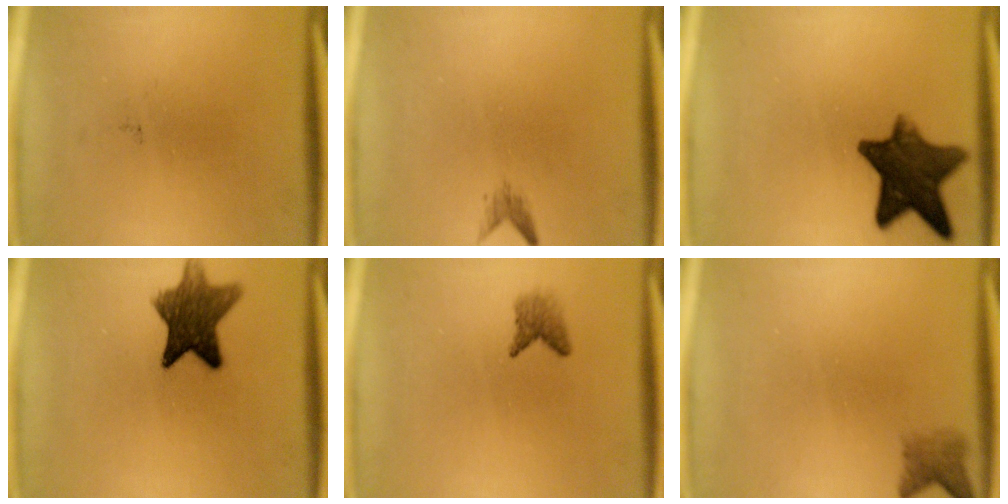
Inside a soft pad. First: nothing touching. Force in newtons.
{"total": 1.1}
{"total": 11.6}
{"total": 9.9}
{"total": 1.9}
{"total": 2.3}